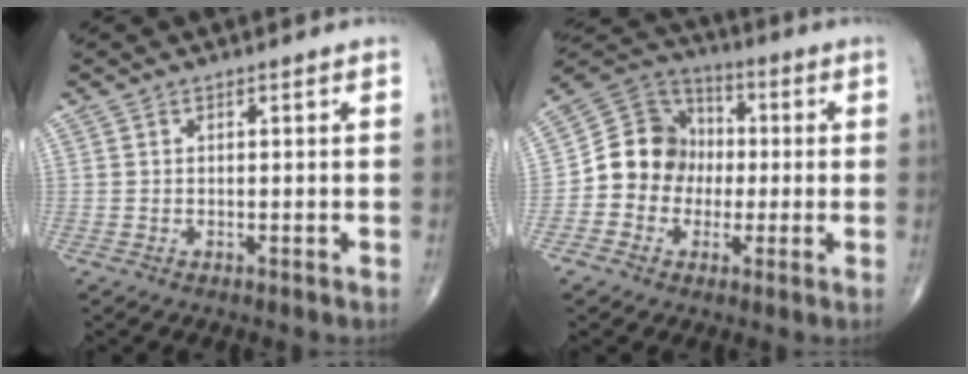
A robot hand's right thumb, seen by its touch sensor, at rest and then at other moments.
{"total": 12.0, "force": [-1.4, 10.9, 4.8], "torque": [-0.045, 0.036, -0.037]}